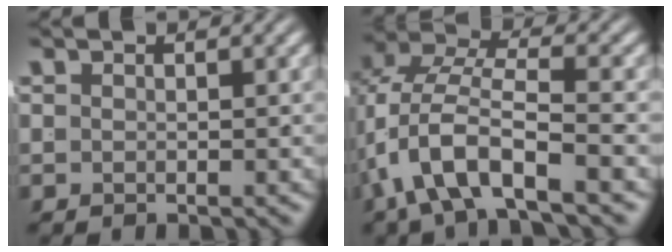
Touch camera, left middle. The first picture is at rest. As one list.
[{"total": 6.3, "force": [-0.3, 3.6, 5.2], "torque": [-0.114, -0.002, -0.005]}]